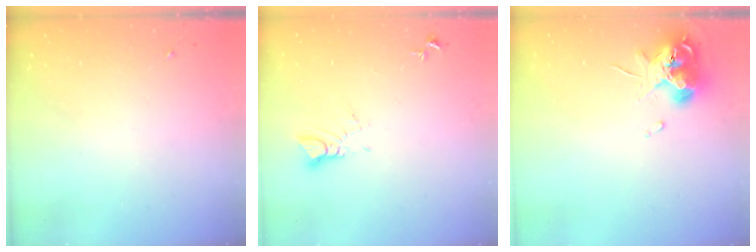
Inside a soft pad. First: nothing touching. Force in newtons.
{"total": 3.5, "press": 3.5, "slide": 0.2}
{"total": 11.3, "press": 11.2, "slide": 1.4}